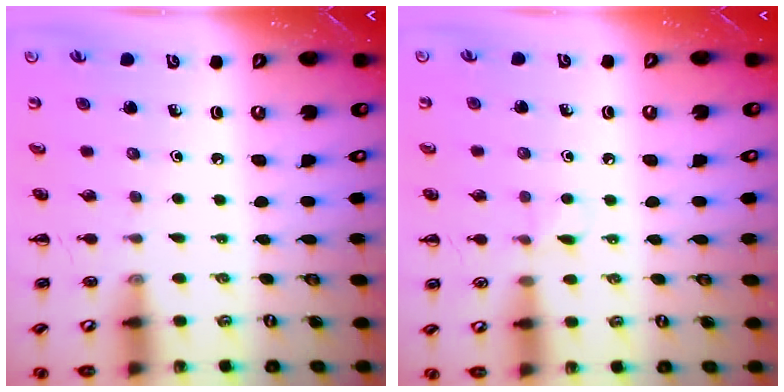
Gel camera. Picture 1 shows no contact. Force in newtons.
{"total": 5.0, "press": 4.7, "slide": 1.7}